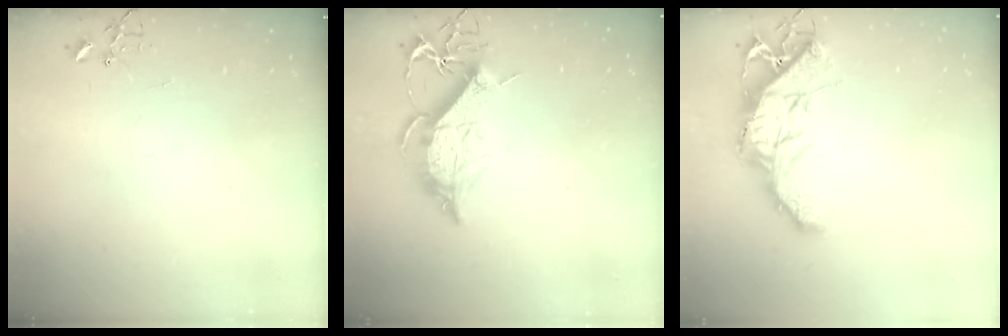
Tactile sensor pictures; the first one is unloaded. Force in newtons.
{"total": 14.4, "press": 14.4, "slide": 1.2}
{"total": 16.1, "press": 16.0, "slide": 1.6}